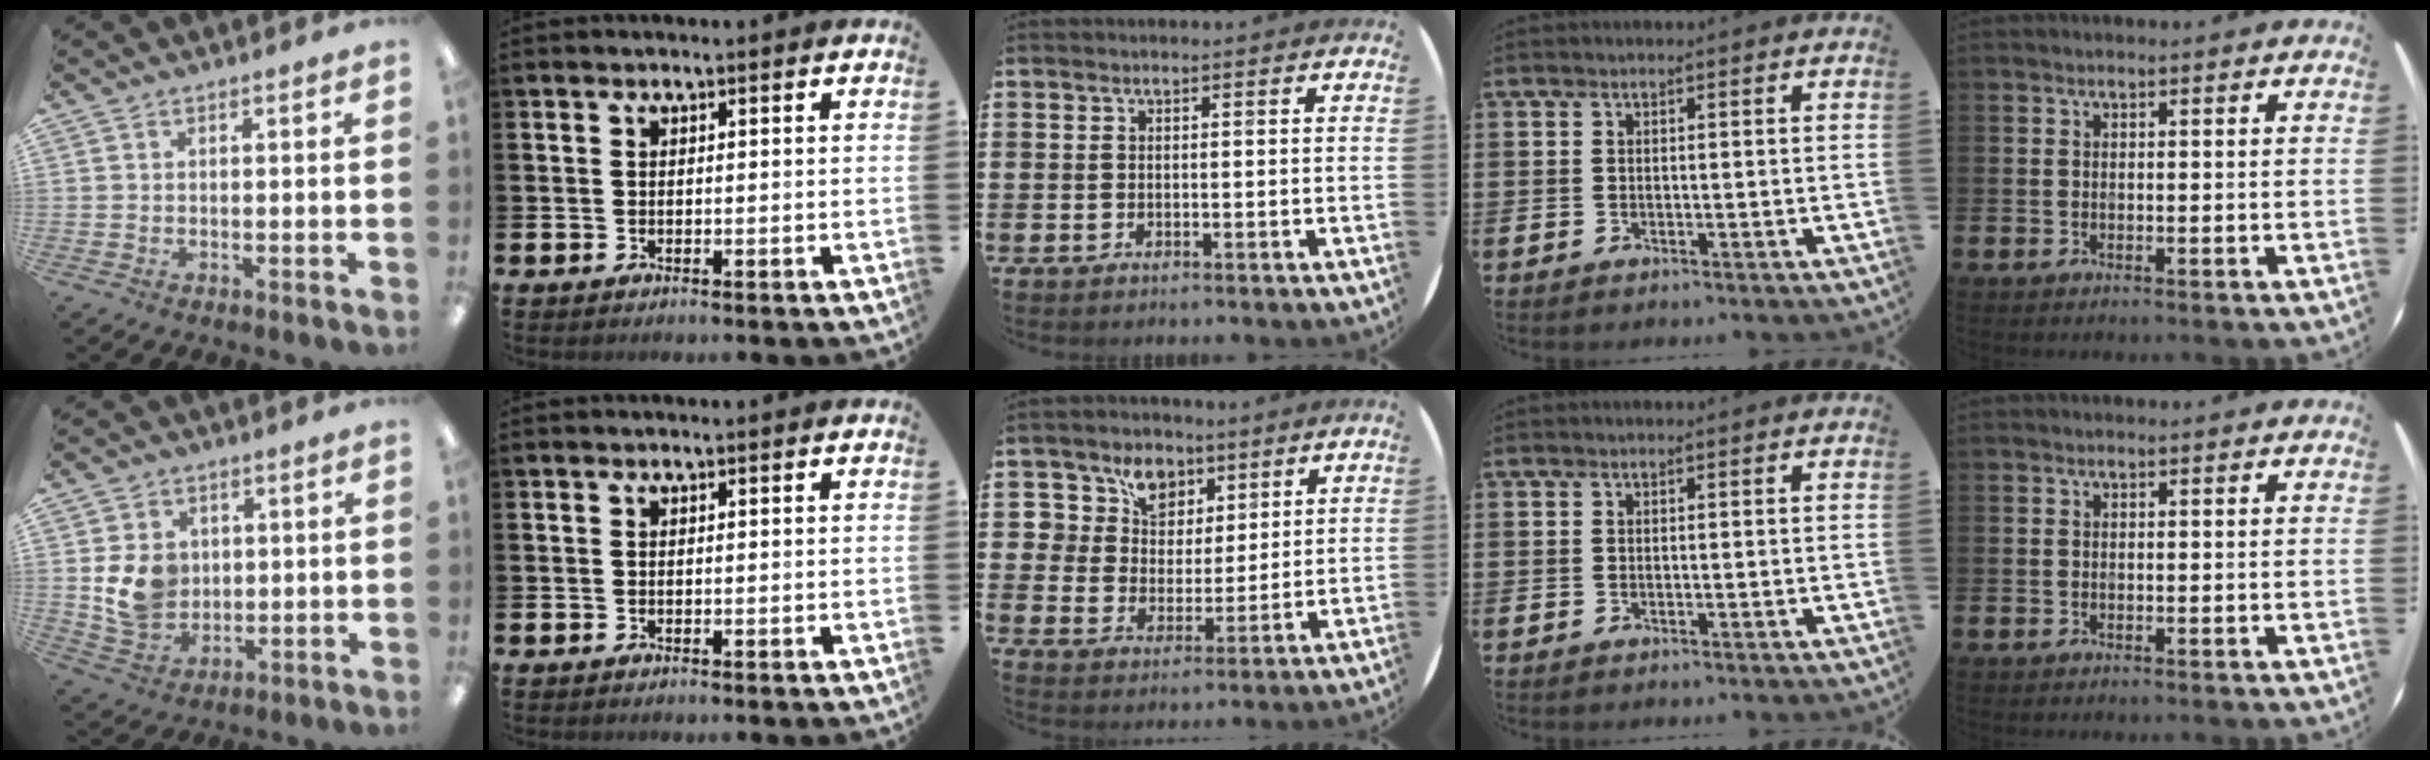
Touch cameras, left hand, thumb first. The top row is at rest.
{"thumb": {"total": 9.3, "force": [1.6, 7.9, 4.6], "torque": [-0.081, 0.003, 0.035]}, "middle": {"total": 7.6, "force": [5.0, 5.6, 1.4], "torque": [-0.043, -0.007, 0.089]}}